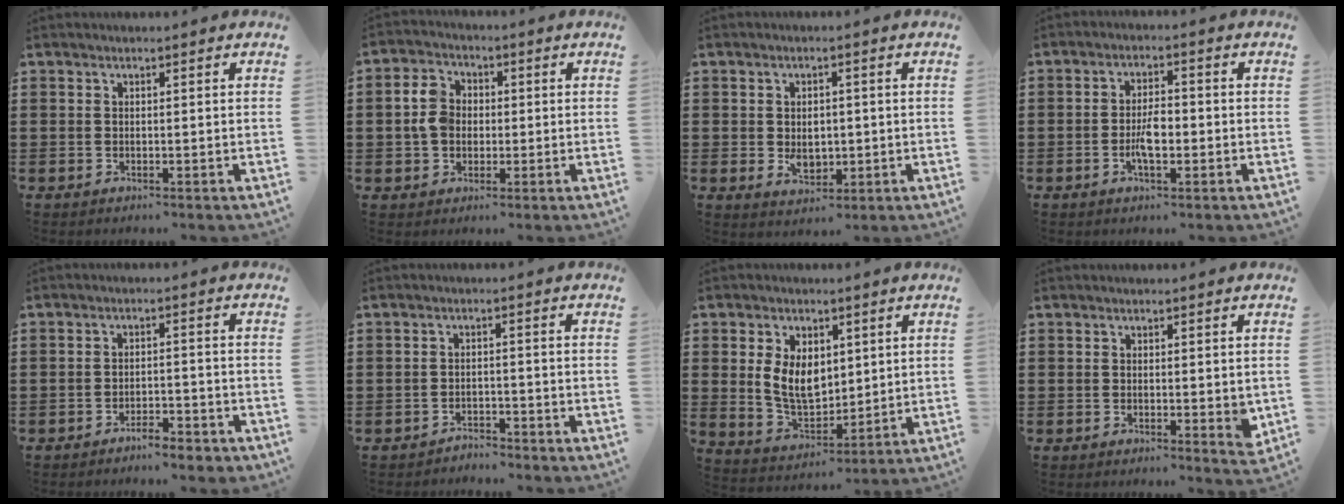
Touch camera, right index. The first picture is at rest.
{"total": 5.7, "force": [-0.1, 4.6, 3.4], "torque": [-0.083, 0.013, -0.005]}
{"total": 3.3, "force": [0.1, 2.4, 2.3], "torque": [-0.034, 0.002, -0.004]}
{"total": 4.6, "force": [-1.1, 1.7, 4.1], "torque": [-0.093, -0.002, -0.027]}
{"total": 3.1, "force": [-2.9, 0.3, 0.8], "torque": [-0.018, 0.003, -0.060]}
{"total": 2.2, "force": [-2.2, 0.2, -0.2], "torque": [-0.004, 0.003, -0.049]}
{"total": 7.6, "force": [1.5, 5.1, 5.4], "torque": [-0.114, 0.008, 0.027]}
{"total": 1.9, "force": [0.2, 0.6, 1.8], "torque": [-0.025, -0.003, 0.001]}